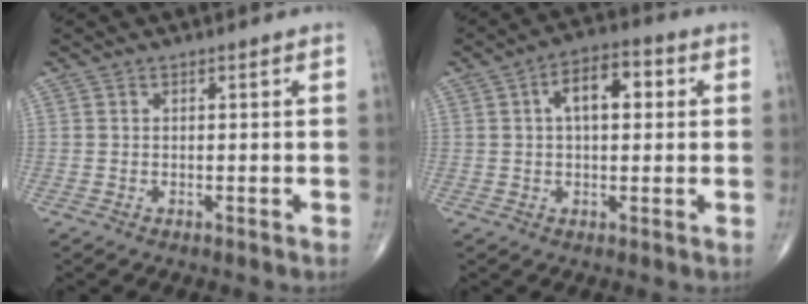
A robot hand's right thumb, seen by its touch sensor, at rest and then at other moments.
{"total": 8.4, "force": [1.8, 4.4, 7.0], "torque": [-0.093, 0.020, 0.021]}